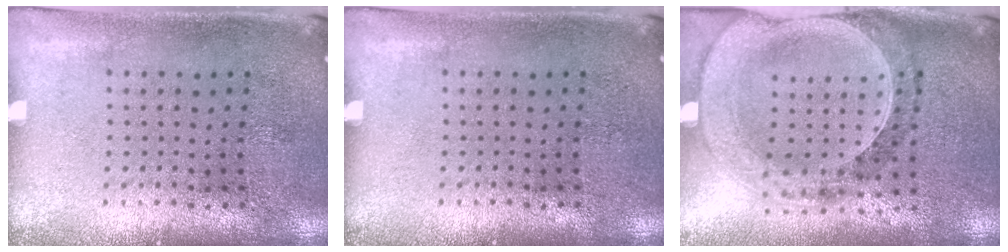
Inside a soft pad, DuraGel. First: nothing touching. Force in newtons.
{"total": 0.0}
{"total": 1.5, "press": 1.4, "slide": 0.4}